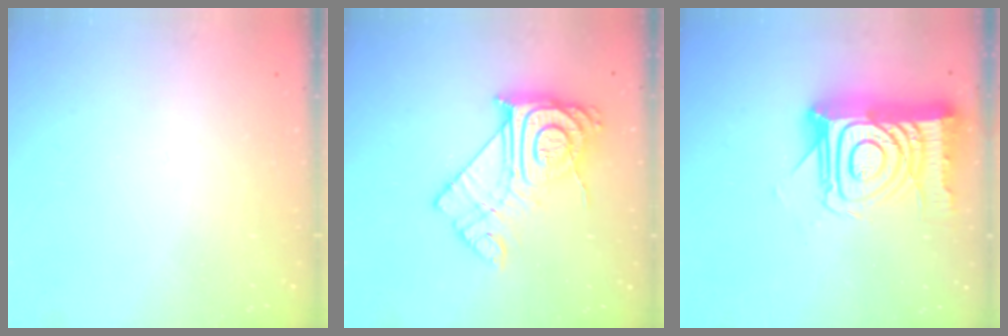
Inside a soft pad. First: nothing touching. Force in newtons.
{"total": 18.1, "press": 18.0, "slide": 1.5}
{"total": 22.4, "press": 22.4, "slide": 1.7}